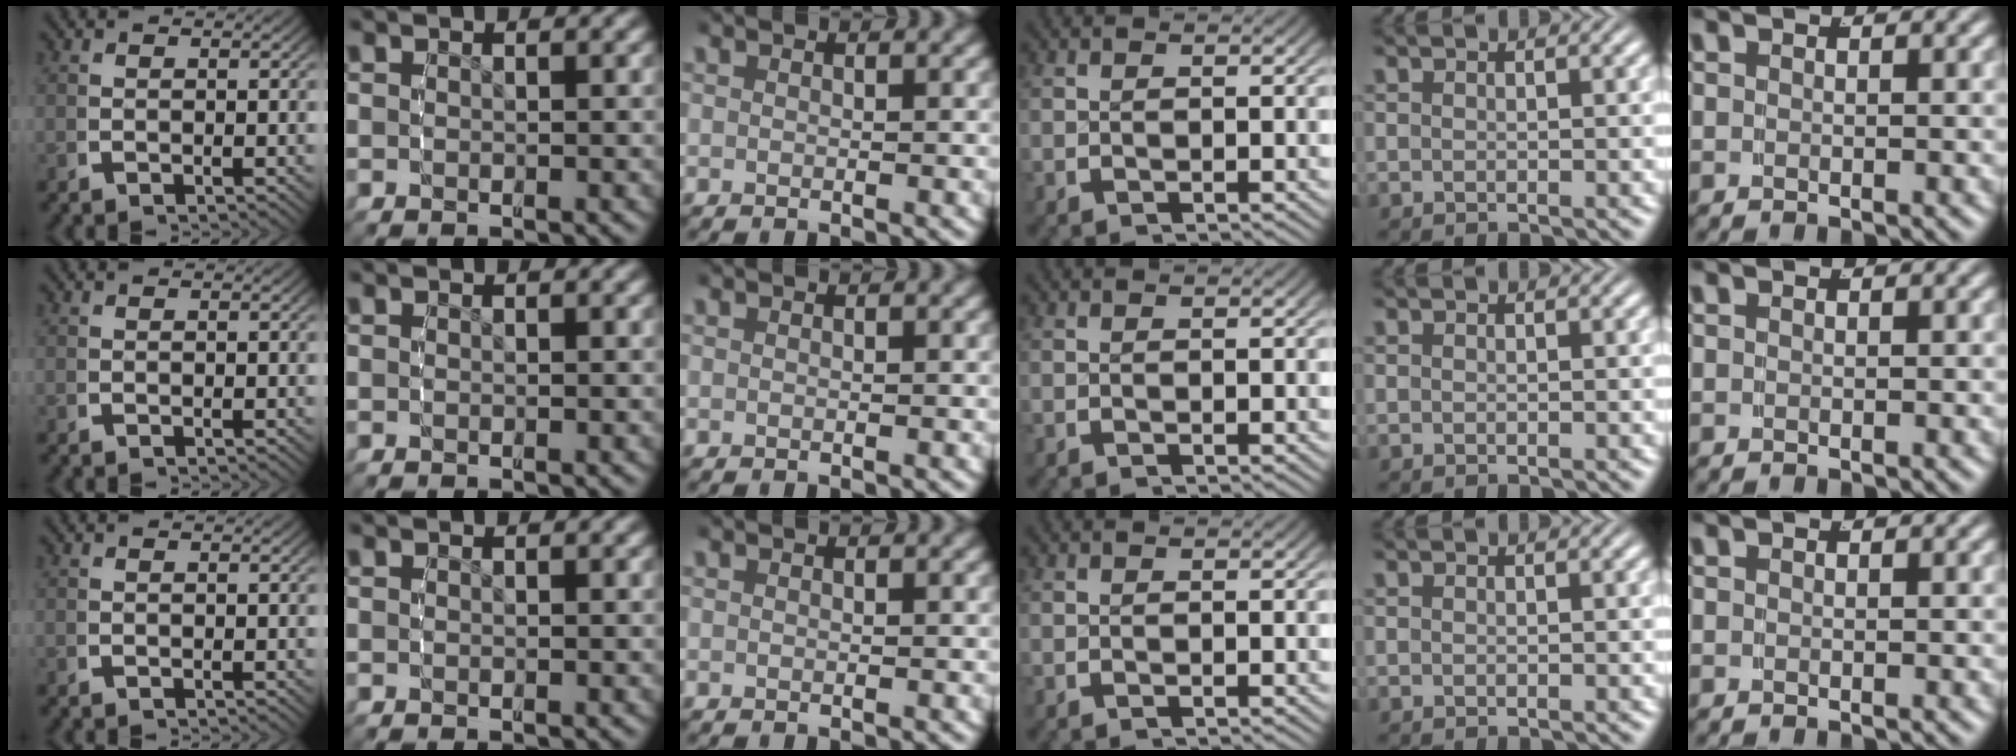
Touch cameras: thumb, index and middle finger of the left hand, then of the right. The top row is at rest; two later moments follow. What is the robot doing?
{"motion": "reach", "object": "shorts"}